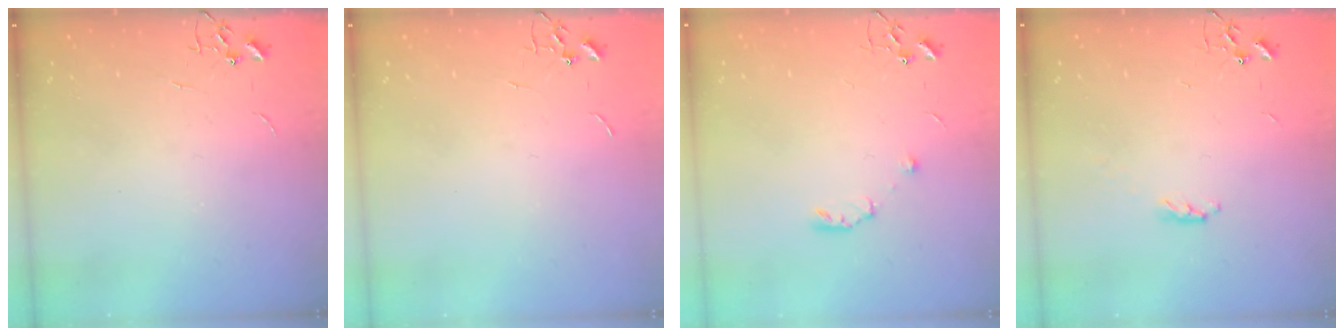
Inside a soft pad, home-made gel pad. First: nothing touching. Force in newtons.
{"total": 0.0}
{"total": 5.7, "press": 5.7, "slide": 0.8}
{"total": 3.4, "press": 3.4, "slide": 0.5}